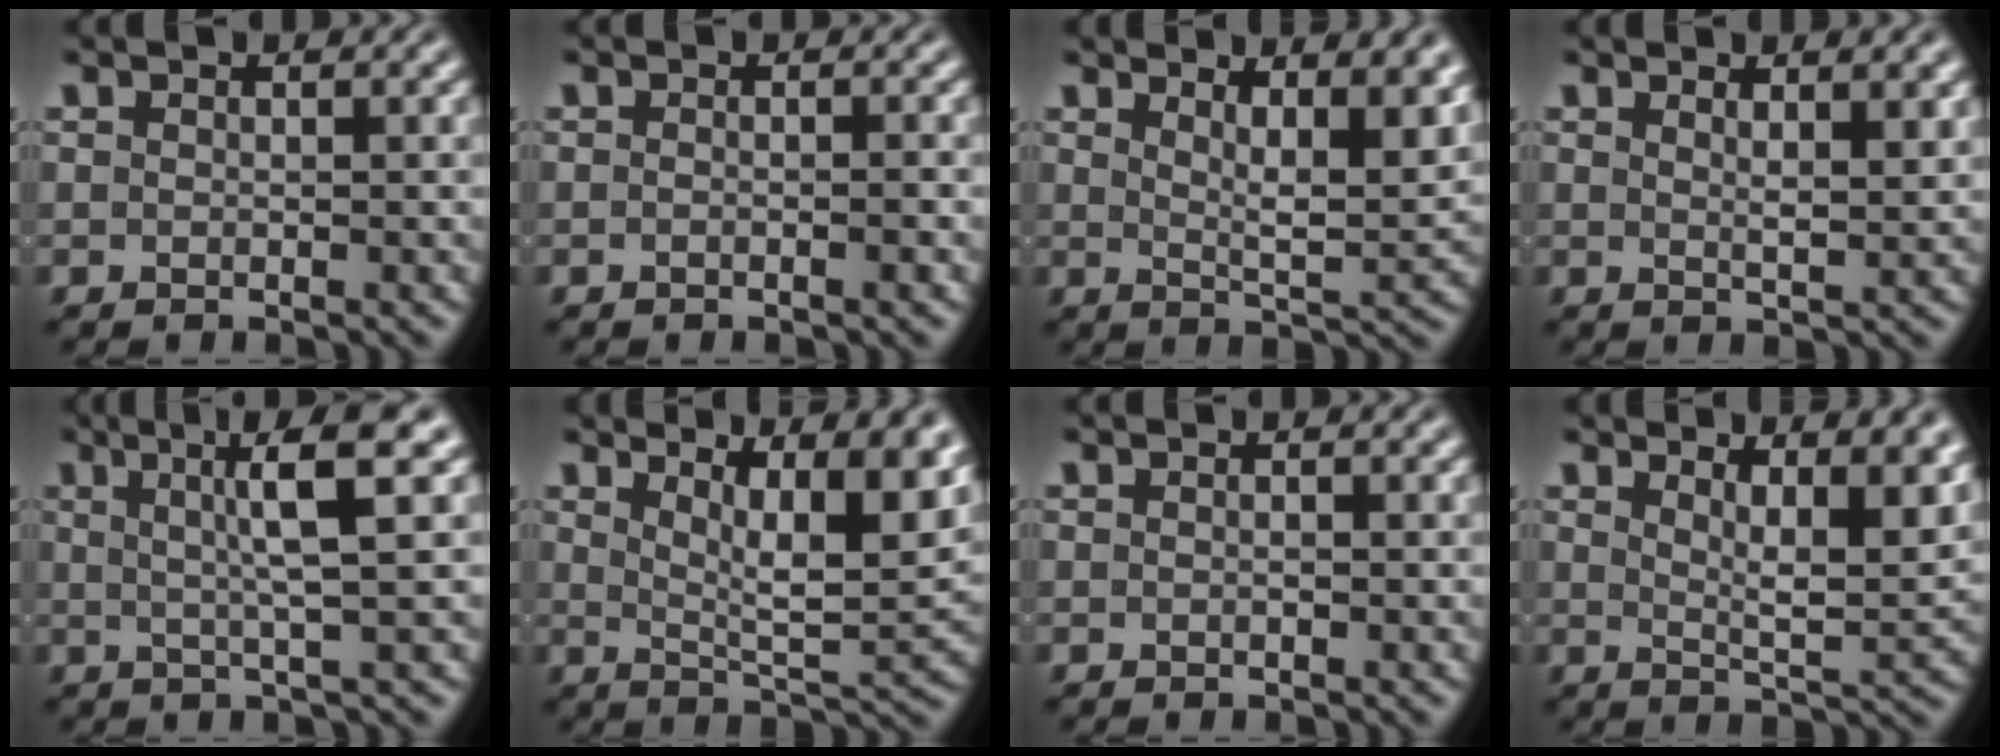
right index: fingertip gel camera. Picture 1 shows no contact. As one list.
[{"total": 0.8, "force": [-0.6, -0.3, 0.5], "torque": [-0.005, 0.005, -0.014]}, {"total": 4.7, "force": [2.4, 0.4, 4.0], "torque": [-0.053, -0.014, 0.041]}, {"total": 1.9, "force": [1.1, -1.0, 1.3], "torque": [-0.017, -0.010, 0.026]}, {"total": 5.6, "force": [2.4, -0.8, 5.1], "torque": [-0.067, 0.012, 0.036]}, {"total": 7.3, "force": [2.4, 2.0, 6.6], "torque": [-0.086, -0.015, 0.042]}, {"total": 0.0}, {"total": 5.2, "force": [2.4, 0.7, 4.6], "torque": [-0.059, -0.012, 0.040]}]